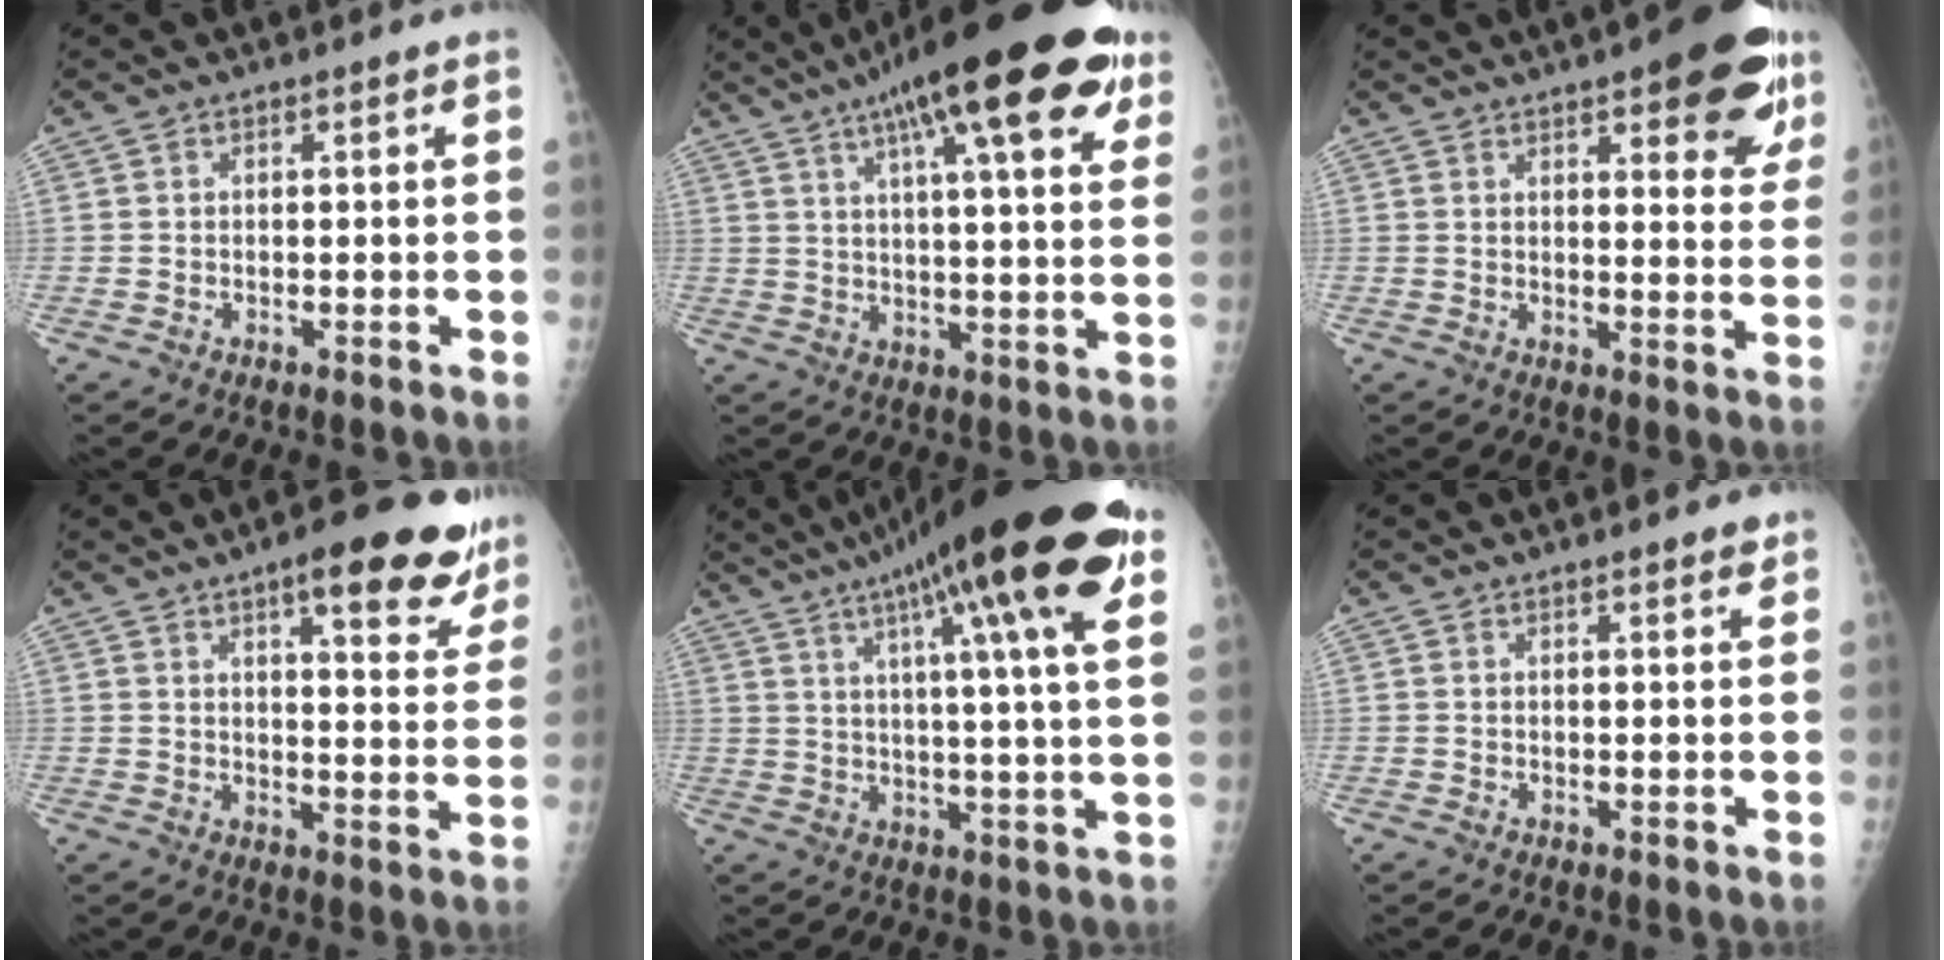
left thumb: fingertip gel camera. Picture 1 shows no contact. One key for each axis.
{"total": 23.8, "fx": 13.1, "fy": 5.9, "fz": 18.9, "tx": -0.271, "ty": -0.005, "tz": 0.182}
{"total": 16.0, "fx": 9.2, "fy": 5.4, "fz": 11.9, "tx": -0.115, "ty": -0.038, "tz": 0.110}
{"total": 15.8, "fx": 10.1, "fy": 4.7, "fz": 11.3, "tx": -0.108, "ty": -0.048, "tz": 0.128}
{"total": 24.7, "fx": 12.8, "fy": 3.3, "fz": 20.9, "tx": -0.318, "ty": -0.005, "tz": 0.179}
{"total": 2.2, "fx": 1.9, "fy": 0.5, "fz": 1.1, "tx": -0.007, "ty": -0.006, "tz": 0.022}